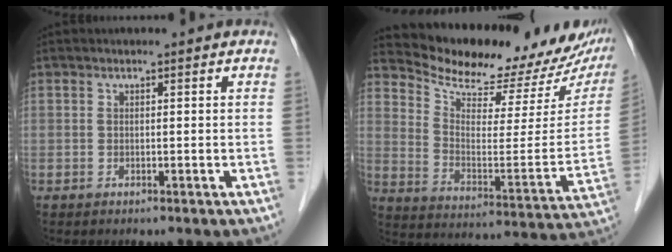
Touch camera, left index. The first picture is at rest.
{"total": 20.3, "force": [18.6, 5.5, 6.1], "torque": [-0.084, -0.048, 0.250]}